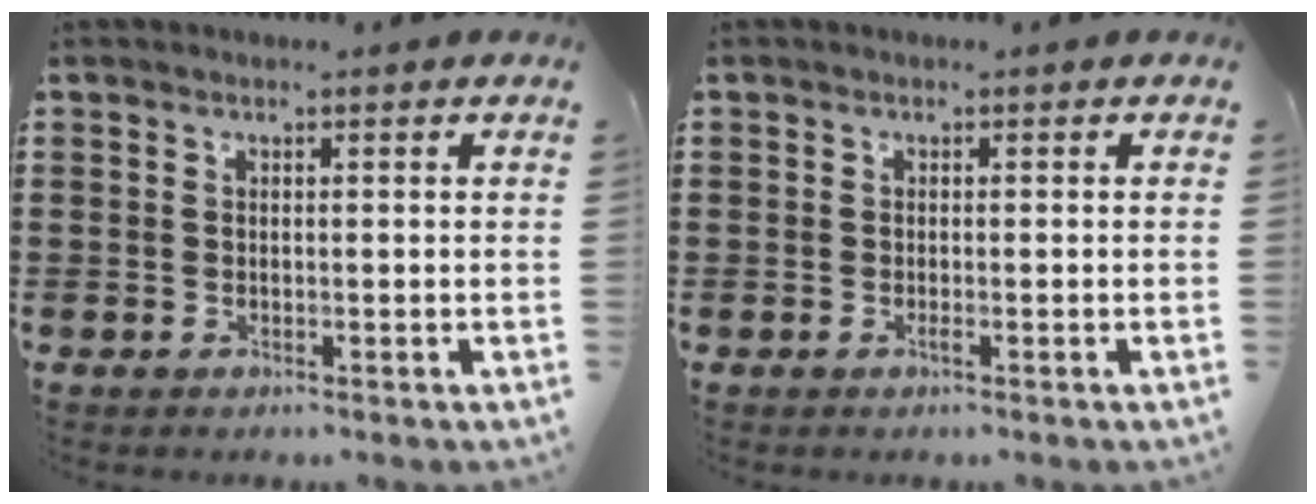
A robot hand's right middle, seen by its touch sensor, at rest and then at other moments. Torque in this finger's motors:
{"motor_torque": [0.52, -0.07, 0.01, 0.05]}